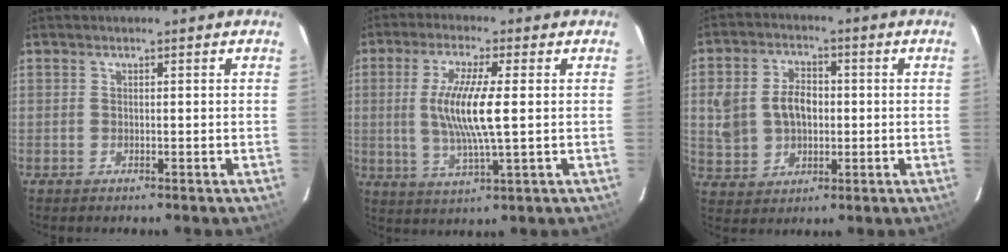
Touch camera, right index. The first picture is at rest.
{"total": 10.7, "force": [0.5, 1.5, 10.6], "torque": [-0.206, -0.007, 0.012]}
{"total": 10.4, "force": [0.5, 7.9, 6.8], "torque": [-0.153, 0.023, 0.022]}